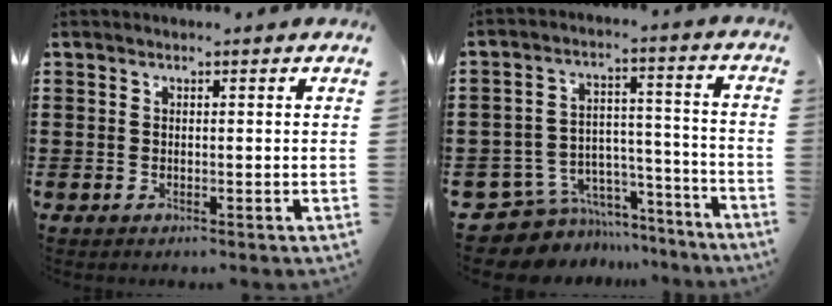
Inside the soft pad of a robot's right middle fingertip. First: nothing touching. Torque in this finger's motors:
{"motor_torque": [-0.11, 0.23, 0.04, -0.01]}